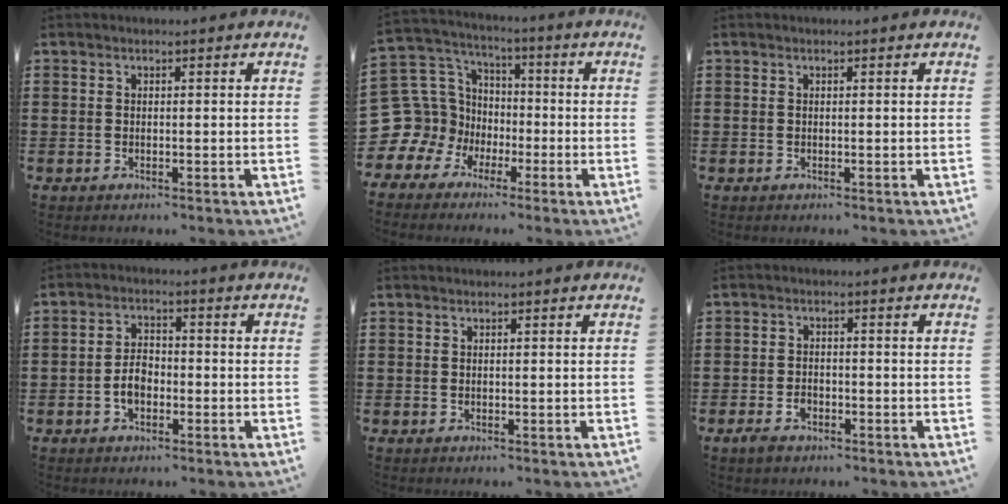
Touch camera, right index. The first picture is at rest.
{"total": 9.8, "force": [-2.1, 9.6, 1.1], "torque": [-0.105, -0.017, -0.035]}
{"total": 0.0}
{"total": 3.9, "force": [-1.3, 2.2, 2.9], "torque": [-0.068, 0.001, -0.029]}
{"total": 0.0}
{"total": 2.2, "force": [-1.2, 1.4, 1.2], "torque": [-0.024, 0.002, -0.025]}